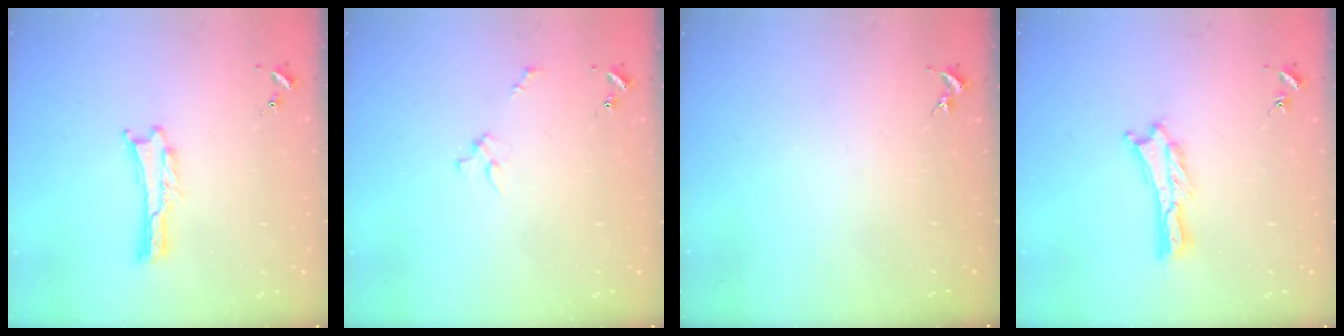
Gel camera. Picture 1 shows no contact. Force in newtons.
{"total": 2.0, "press": 2.0, "slide": 0.2}
{"total": 0.0}
{"total": 0.6, "press": 0.6, "slide": 0.2}